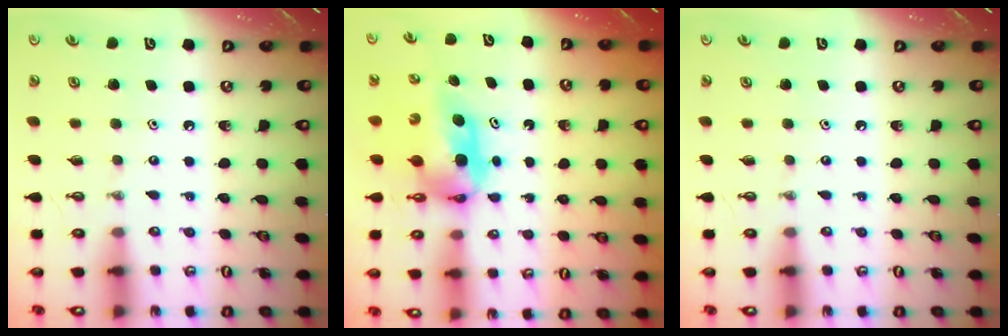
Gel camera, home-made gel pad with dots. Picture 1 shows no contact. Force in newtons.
{"total": 5.4, "press": 5.4, "slide": 0.5}
{"total": 0.0}